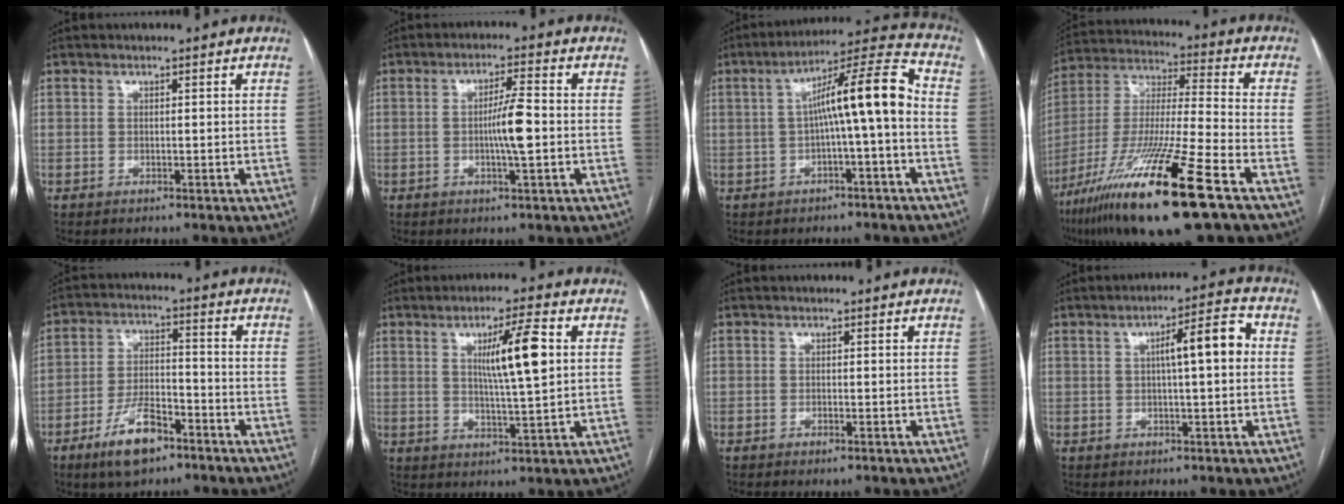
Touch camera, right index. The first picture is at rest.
{"total": 5.6, "force": [-0.6, 0.2, 5.5], "torque": [-0.099, 0.000, -0.013]}
{"total": 11.2, "force": [-0.5, 0.4, 11.2], "torque": [-0.177, 0.038, -0.010]}
{"total": 22.7, "force": [-12.9, 1.0, 18.7], "torque": [-0.366, -0.051, -0.234]}
{"total": 9.5, "force": [-5.9, 3.6, 6.4], "torque": [-0.126, 0.004, -0.105]}
{"total": 9.0, "force": [2.2, 0.2, 8.7], "torque": [-0.146, 0.000, 0.037]}
{"total": 1.0, "force": [-0.6, 0.2, 0.8], "torque": [-0.013, -0.002, -0.007]}
{"total": 7.5, "force": [1.0, 1.1, 7.4], "torque": [-0.110, 0.023, 0.011]}